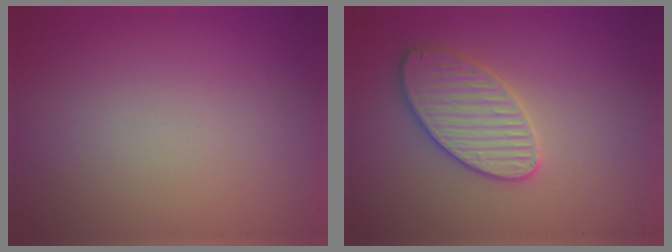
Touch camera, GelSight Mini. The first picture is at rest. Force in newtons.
{"total": 3.6, "press": 3.5, "slide": 0.6}